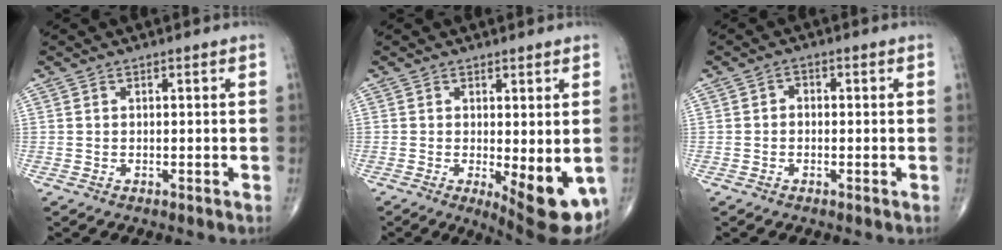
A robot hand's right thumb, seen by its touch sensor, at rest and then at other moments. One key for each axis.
{"total": 11.1, "fx": -2.8, "fy": 3.7, "fz": 10.1, "tx": -0.122, "ty": -0.023, "tz": -0.026}
{"total": 1.4, "fx": -0.3, "fy": 1.1, "fz": 0.7, "tx": 0.003, "ty": 0.007, "tz": -0.012}